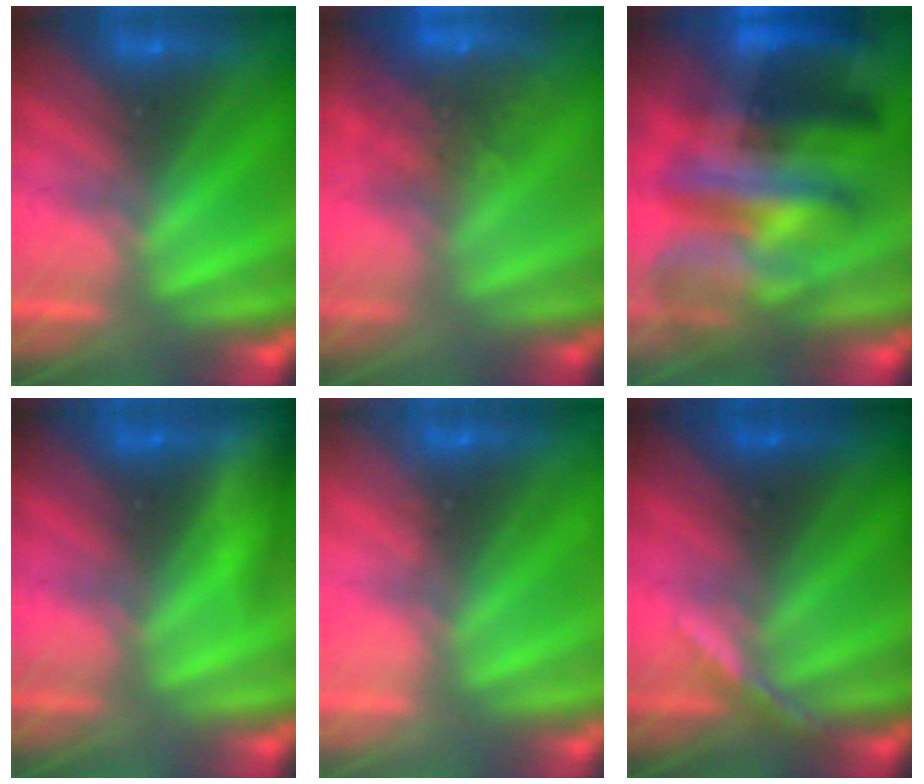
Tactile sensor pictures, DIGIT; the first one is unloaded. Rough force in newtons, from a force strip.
{"total": 10.2}
{"total": 10.8}
{"total": 3.4}
{"total": 2.4}
{"total": 3.0}